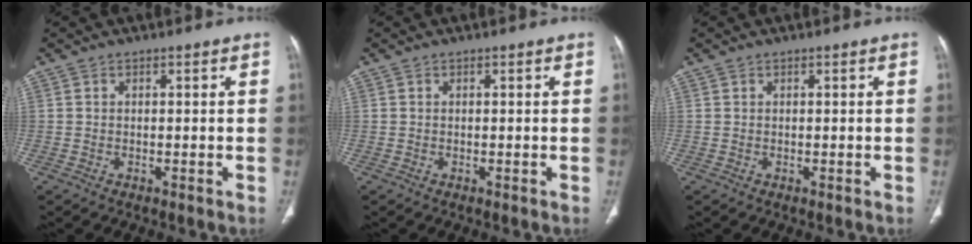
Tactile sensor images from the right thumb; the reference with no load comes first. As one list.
[{"total": 0.0}, {"total": 0.0}]